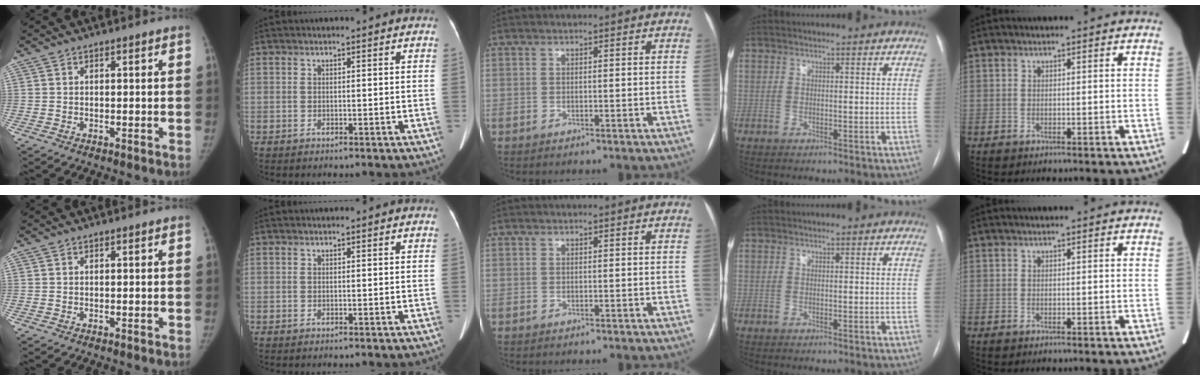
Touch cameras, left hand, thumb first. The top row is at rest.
{}